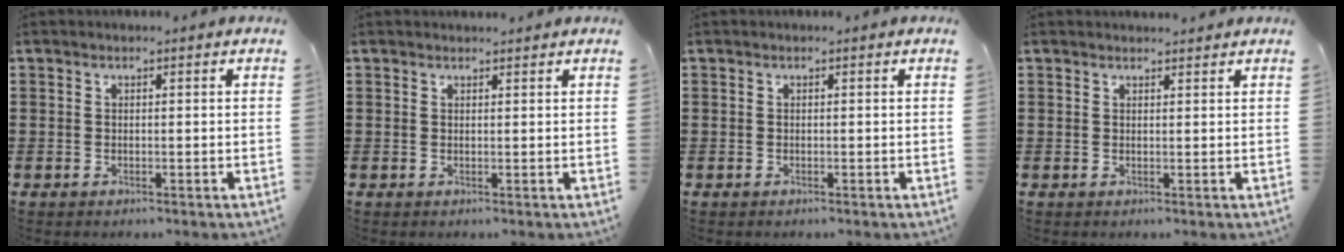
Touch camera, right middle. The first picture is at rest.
{"total": 0.0}
{"total": 0.0}
{"total": 0.9, "force": [0.9, 0.1, 0.0], "torque": [0.005, -0.004, 0.016]}